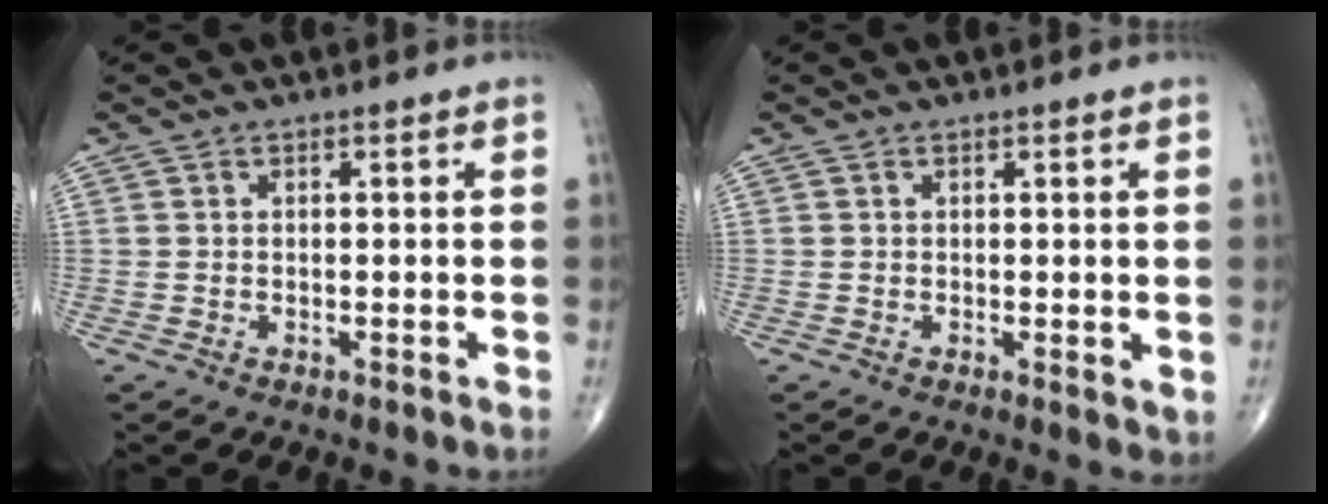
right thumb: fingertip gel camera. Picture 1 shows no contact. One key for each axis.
{"total": 1.7, "fx": 0.2, "fy": 0.8, "fz": 1.5, "tx": -0.021, "ty": -0.008, "tz": 0.001}